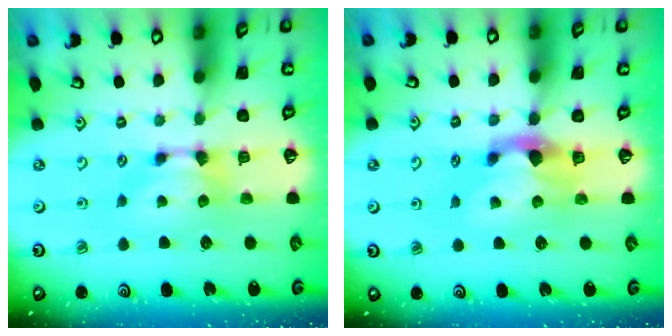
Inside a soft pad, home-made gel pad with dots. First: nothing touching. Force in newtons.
{"total": 2.9, "press": 2.6, "slide": 1.4}